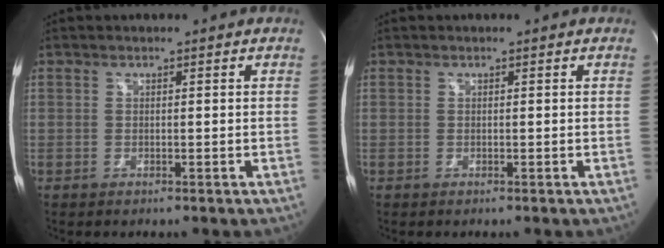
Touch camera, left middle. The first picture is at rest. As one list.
[{"total": 0.0}]